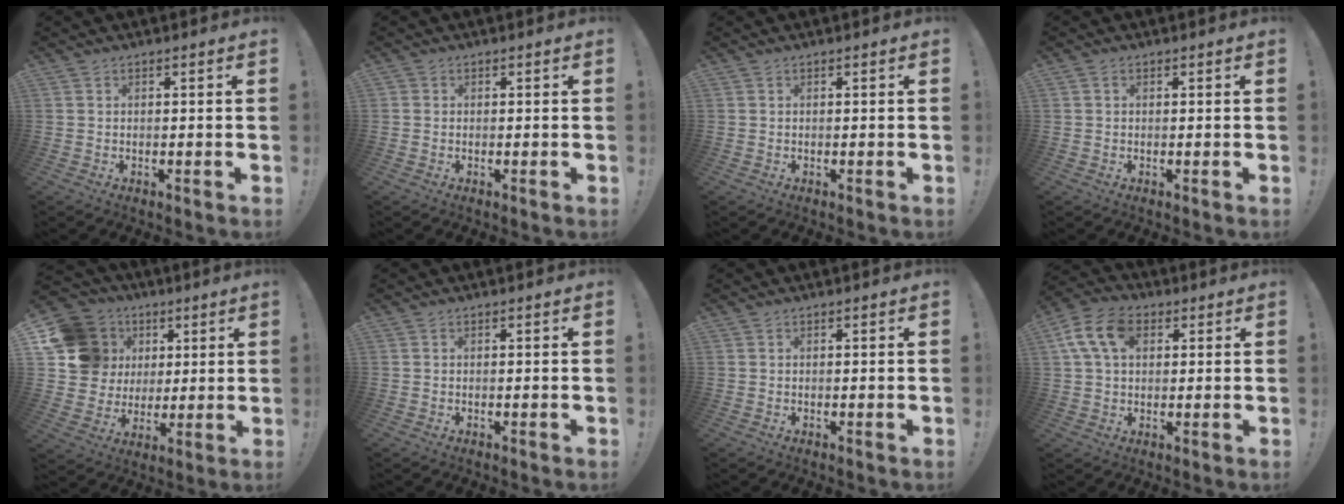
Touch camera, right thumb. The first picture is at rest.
{"total": 0.6, "force": [0.0, 0.6, 0.1], "torque": [-0.004, 0.002, 0.001]}
{"total": 0.0}
{"total": 0.5, "force": [0.2, 0.5, 0.2], "torque": [-0.010, 0.005, 0.004]}
{"total": 17.8, "force": [5.2, 15.7, 6.8], "torque": [-0.101, -0.010, 0.130]}
{"total": 0.0}
{"total": 0.0}
{"total": 12.2, "force": [3.9, 8.1, 8.3], "torque": [-0.147, 0.009, 0.077]}